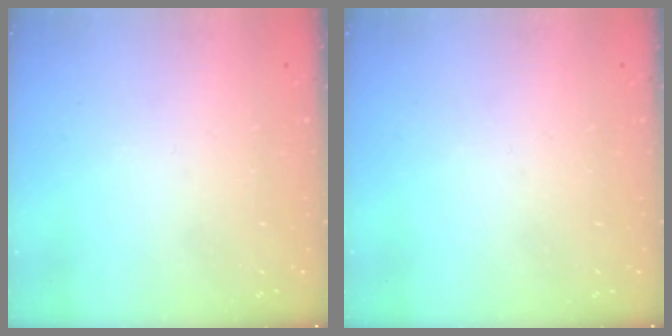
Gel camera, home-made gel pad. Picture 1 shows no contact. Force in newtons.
{"total": 0.0}